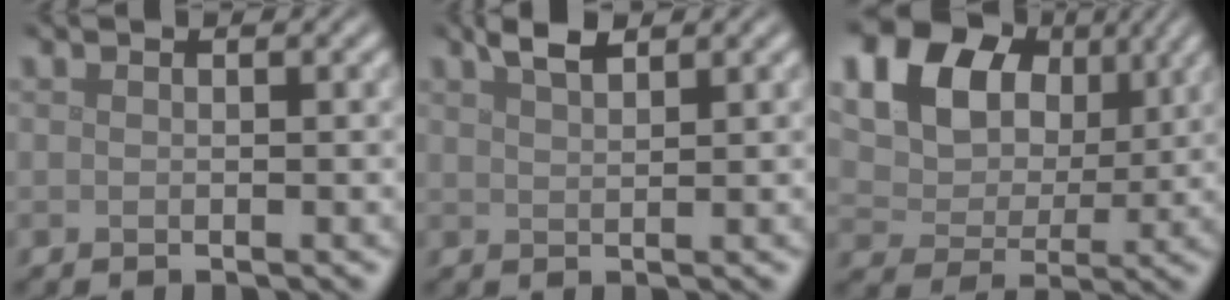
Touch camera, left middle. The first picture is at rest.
{"total": 2.2, "force": [1.8, 0.5, 1.3], "torque": [-0.021, 0.006, 0.032]}
{"total": 17.1, "force": [7.9, 12.5, 8.6], "torque": [-0.201, 0.042, 0.150]}